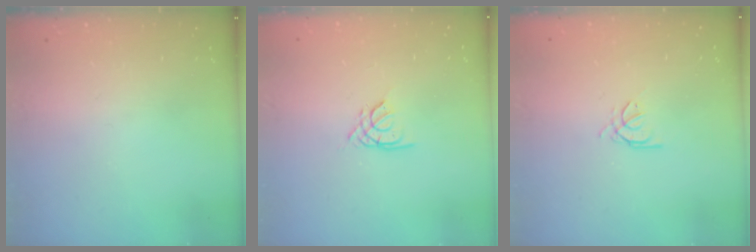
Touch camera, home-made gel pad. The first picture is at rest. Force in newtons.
{"total": 1.9, "press": 1.8, "slide": 0.5}
{"total": 1.4, "press": 1.3, "slide": 0.3}